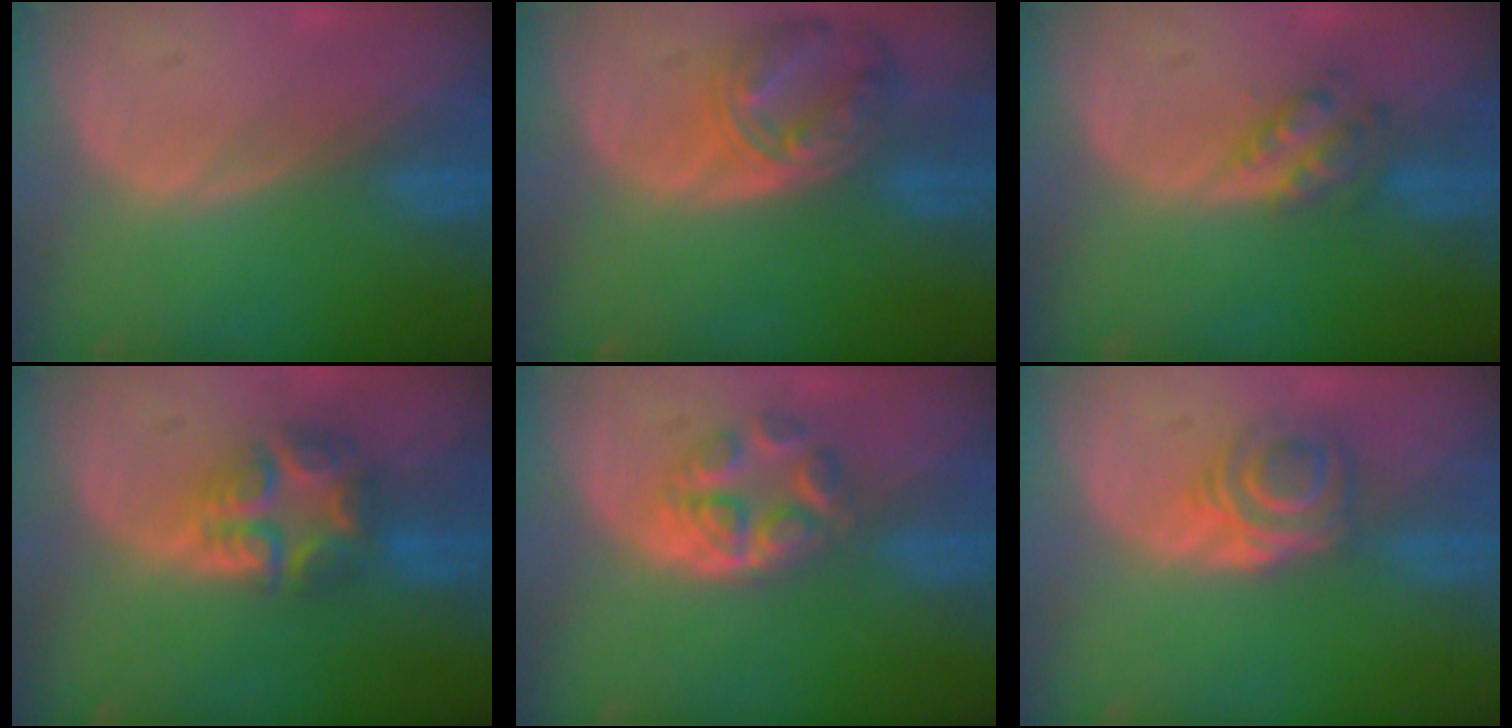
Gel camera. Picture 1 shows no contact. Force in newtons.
{"total": 8.3, "press": 7.2, "slide": 4.0}
{"total": 3.7, "press": 3.7, "slide": 0.3}
{"total": 7.6, "press": 6.7, "slide": 3.6}
{"total": 6.1, "press": 5.3, "slide": 3.2}
{"total": 6.0, "press": 5.0, "slide": 3.3}